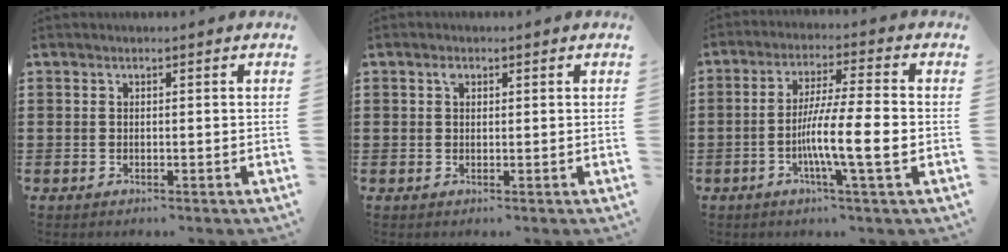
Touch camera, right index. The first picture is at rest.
{"total": 1.1, "force": [0.5, 0.8, 0.7], "torque": [-0.017, 0.004, 0.009]}
{"total": 10.0, "force": [-2.3, 0.8, 9.7], "torque": [-0.176, -0.010, -0.044]}